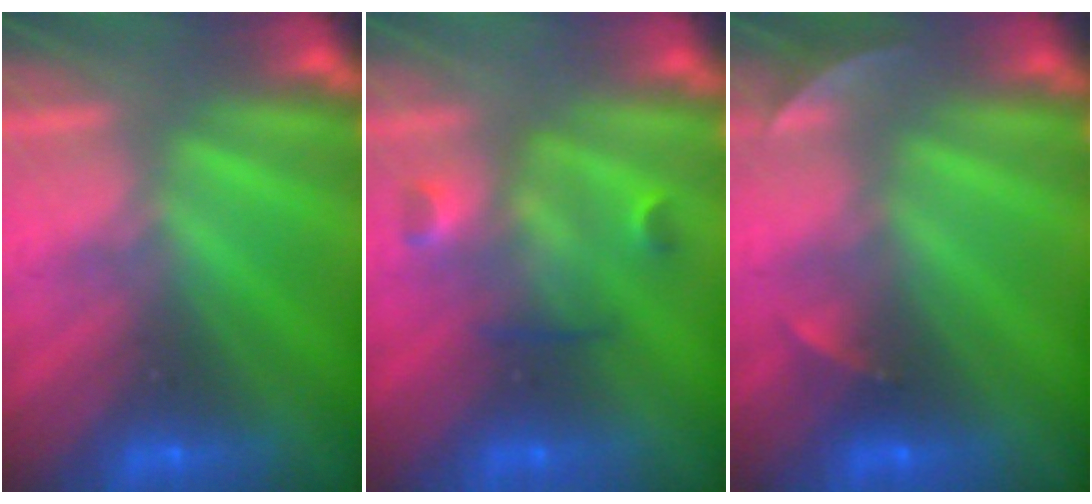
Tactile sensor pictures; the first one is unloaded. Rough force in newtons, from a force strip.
{"total": 2.9}
{"total": 1.9}